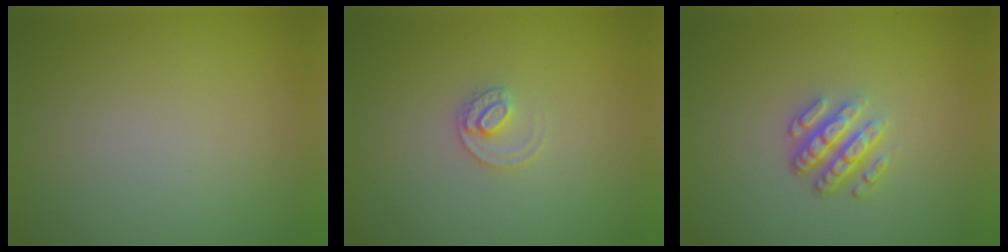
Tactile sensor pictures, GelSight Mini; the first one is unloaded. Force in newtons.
{"total": 1.7, "press": 1.7, "slide": 0.1}
{"total": 3.6, "press": 2.7, "slide": 2.4}